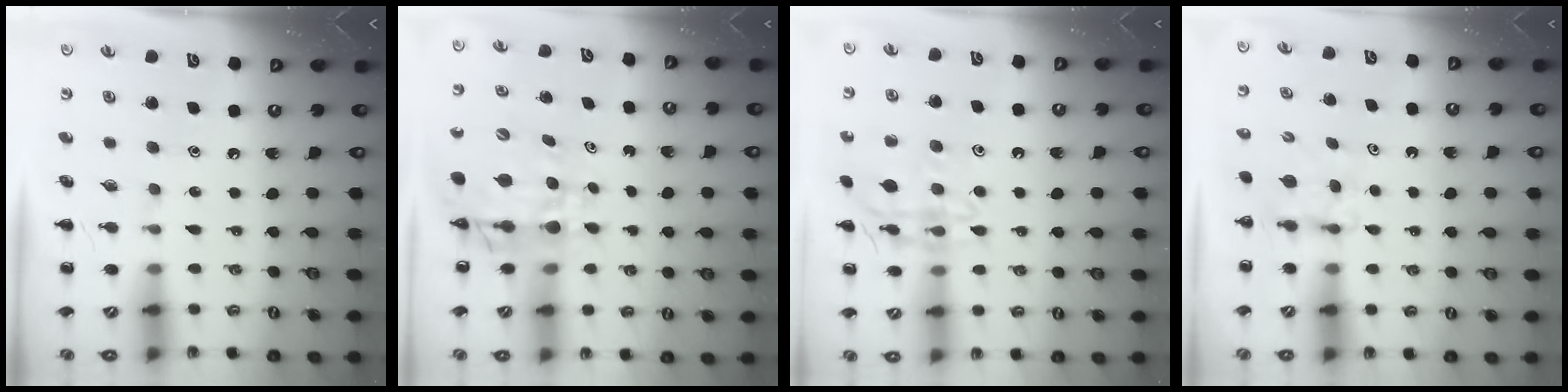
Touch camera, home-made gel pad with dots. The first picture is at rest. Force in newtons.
{"total": 7.1, "press": 6.7, "slide": 2.2}
{"total": 14.0, "press": 14.0, "slide": 0.9}
{"total": 3.6, "press": 3.3, "slide": 1.3}